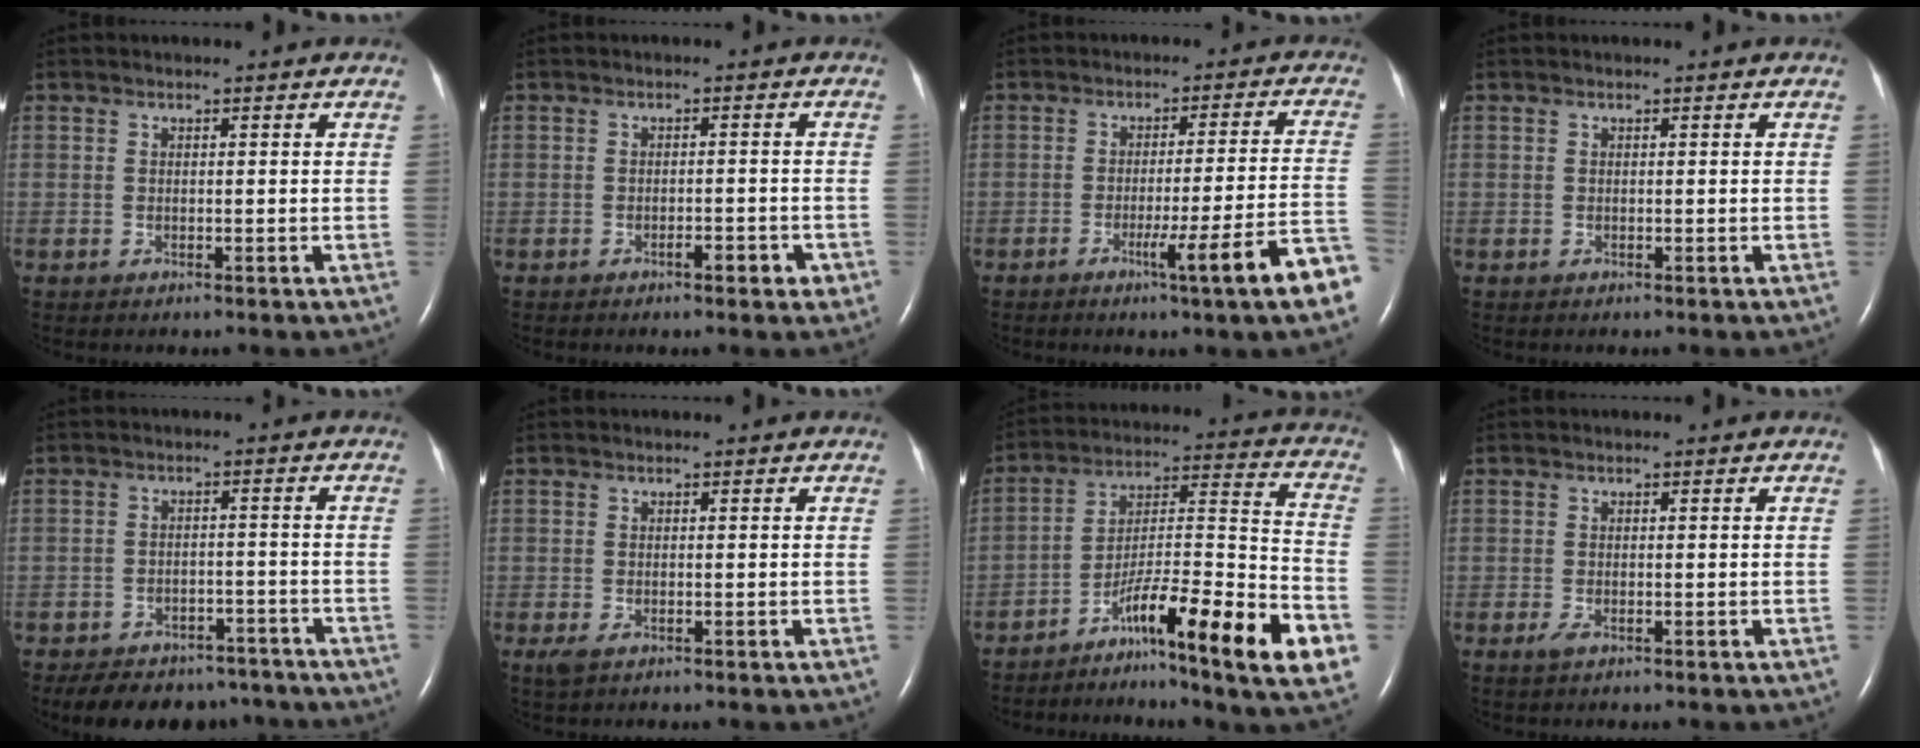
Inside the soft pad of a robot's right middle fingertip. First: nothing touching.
{"total": 1.8, "force": [-1.1, 0.6, 1.3], "torque": [-0.023, 0.001, -0.013]}
{"total": 12.1, "force": [-6.4, -1.9, 10.1], "torque": [-0.119, -0.011, -0.091]}
{"total": 0.0}
{"total": 13.4, "force": [-11.1, 6.3, 4.1], "torque": [-0.071, 0.005, -0.137]}
{"total": 1.3, "force": [-0.5, 0.6, 1.0], "torque": [-0.025, -0.005, -0.005]}
{"total": 19.0, "force": [-10.4, 0.4, 15.9], "torque": [-0.232, -0.004, -0.165]}
{"total": 0.9, "force": [-0.5, 0.3, 0.7], "torque": [-0.018, -0.002, -0.008]}